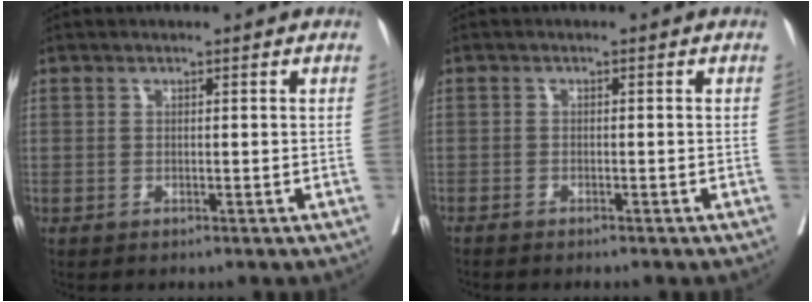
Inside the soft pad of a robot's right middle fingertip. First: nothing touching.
{"total": 1.6, "force": [-1.5, -0.1, 0.7], "torque": [-0.015, -0.002, -0.023]}